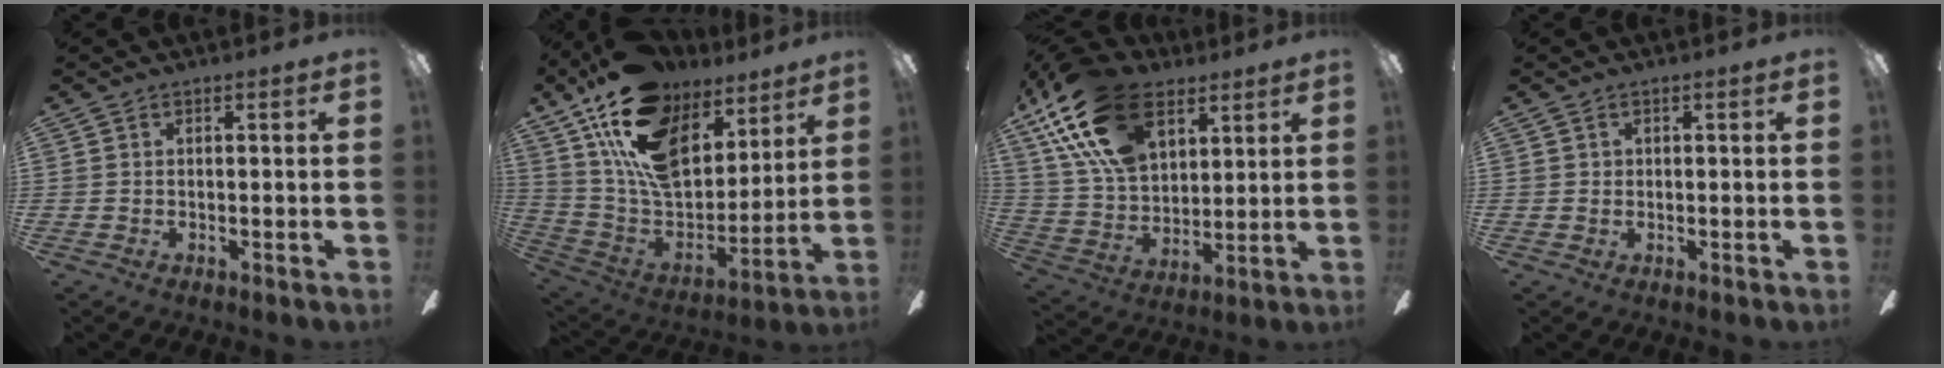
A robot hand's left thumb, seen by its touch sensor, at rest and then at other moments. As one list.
[{"total": 22.2, "force": [13.2, 12.5, 12.8], "torque": [-0.234, -0.072, 0.243]}, {"total": 23.2, "force": [12.5, 13.4, 14.2], "torque": [-0.297, -0.040, 0.225]}, {"total": 1.1, "force": [0.5, 1.0, 0.1], "torque": [-0.003, 0.005, 0.010]}]